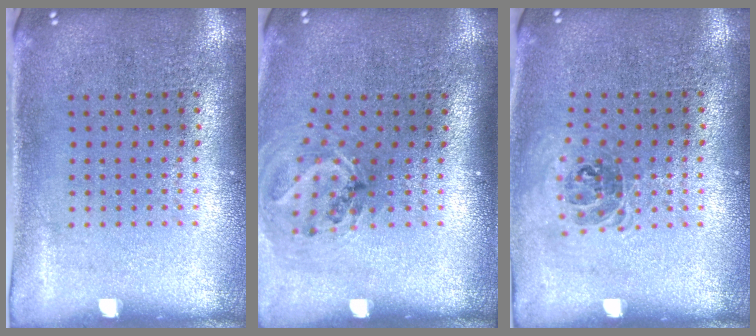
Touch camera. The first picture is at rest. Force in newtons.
{"total": 1.2, "press": 1.0, "slide": 0.6}
{"total": 1.0, "press": 0.8, "slide": 0.5}